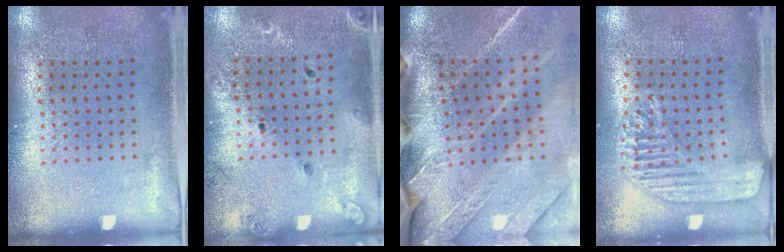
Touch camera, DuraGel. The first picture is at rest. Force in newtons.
{"total": 1.4, "press": 1.4, "slide": 0.1}
{"total": 3.9, "press": 3.3, "slide": 2.1}
{"total": 1.7, "press": 1.6, "slide": 0.5}